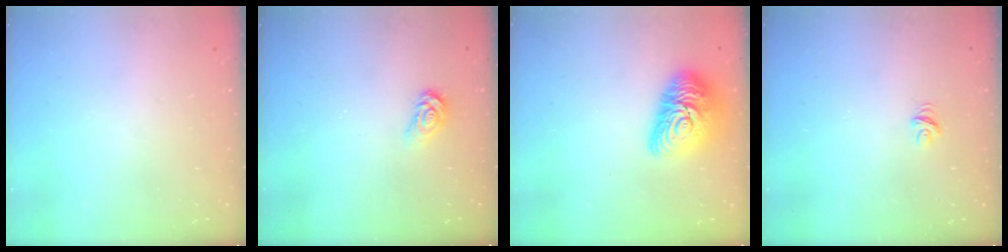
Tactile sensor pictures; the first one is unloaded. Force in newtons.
{"total": 3.4, "press": 3.4, "slide": 0.3}
{"total": 14.6, "press": 14.5, "slide": 1.1}
{"total": 4.5, "press": 4.4, "slide": 0.5}